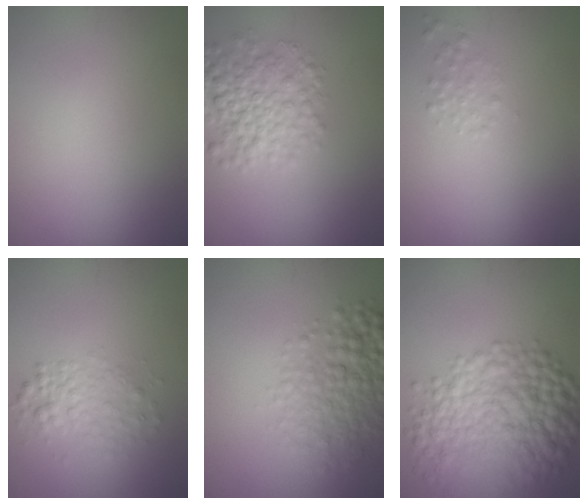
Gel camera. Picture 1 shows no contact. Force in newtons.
{"total": 5.2, "press": 5.2, "slide": 0.1}
{"total": 1.1, "press": 1.1, "slide": 0.0}
{"total": 2.8, "press": 2.8, "slide": 0.1}
{"total": 4.7, "press": 4.7, "slide": 0.1}
{"total": 9.9, "press": 9.9, "slide": 0.1}